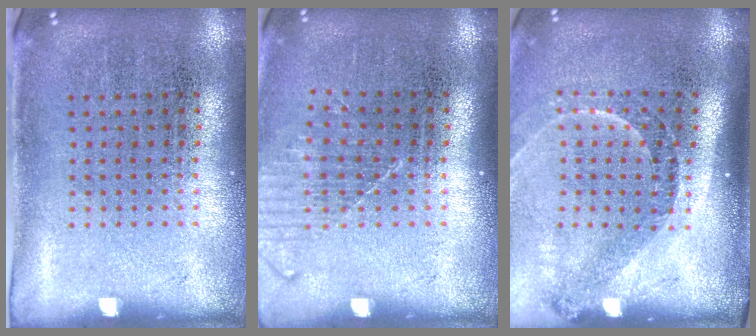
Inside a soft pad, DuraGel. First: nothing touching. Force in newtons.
{"total": 1.2, "press": 1.0, "slide": 0.6}
{"total": 1.6, "press": 1.3, "slide": 0.9}